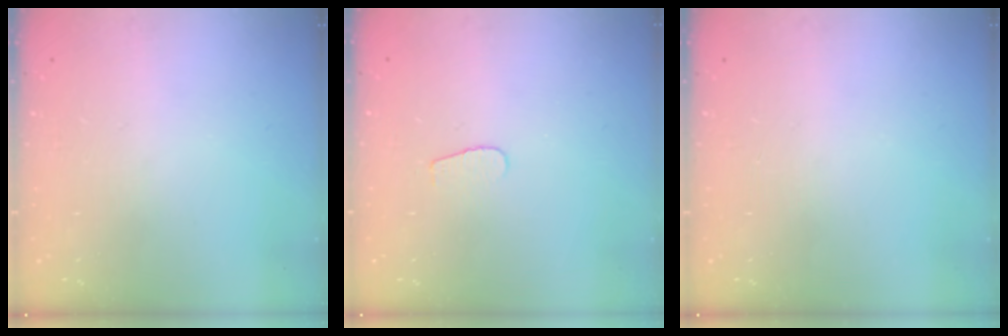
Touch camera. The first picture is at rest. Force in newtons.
{"total": 3.3, "press": 3.3, "slide": 0.4}
{"total": 0.0}